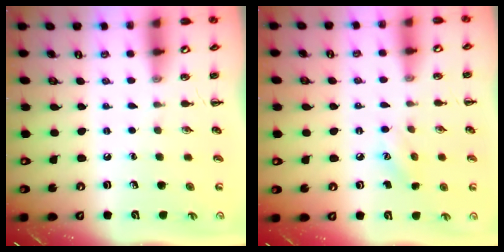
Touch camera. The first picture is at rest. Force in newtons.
{"total": 6.1, "press": 5.9, "slide": 1.7}